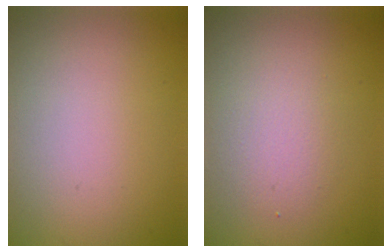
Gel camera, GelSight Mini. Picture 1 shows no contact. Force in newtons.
{"total": 2.4, "press": 2.4, "slide": 0.1}